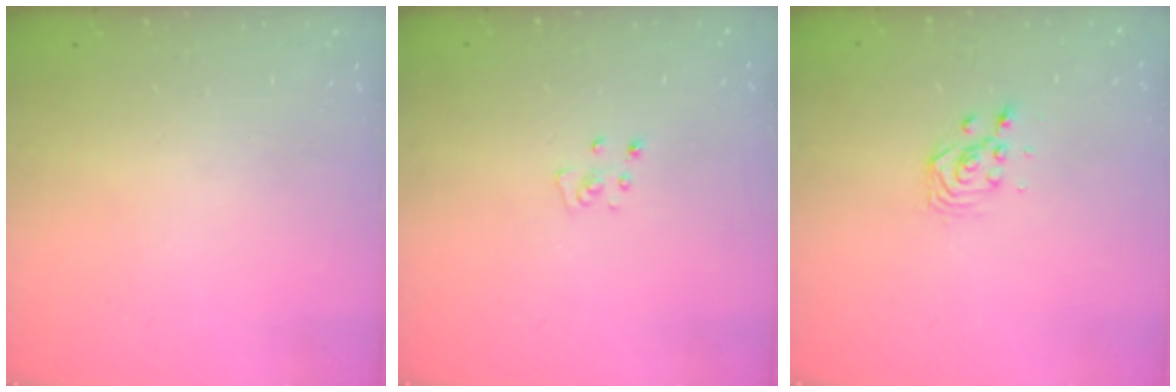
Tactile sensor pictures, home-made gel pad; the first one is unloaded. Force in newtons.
{"total": 2.8, "press": 2.8, "slide": 0.2}
{"total": 3.0, "press": 2.9, "slide": 0.3}